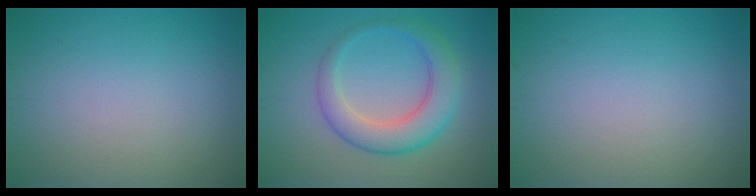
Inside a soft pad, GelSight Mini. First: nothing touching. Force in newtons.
{"total": 4.3, "press": 4.3, "slide": 0.4}
{"total": 0.0}